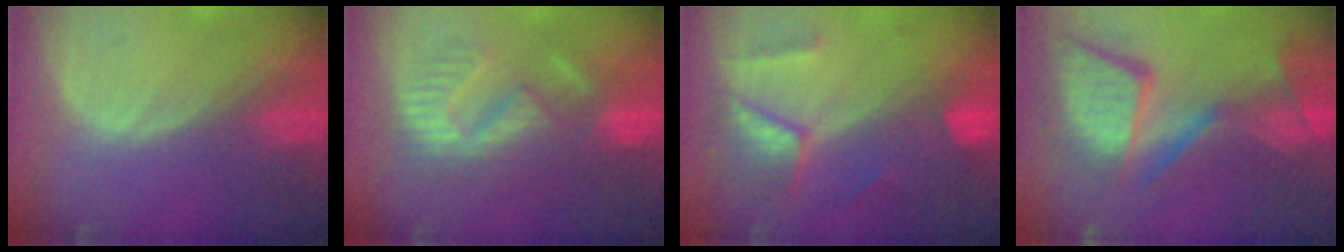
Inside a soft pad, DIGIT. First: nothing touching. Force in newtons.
{"total": 9.2, "press": 8.9, "slide": 2.1}
{"total": 7.3, "press": 6.5, "slide": 3.4}
{"total": 13.8, "press": 11.2, "slide": 8.1}